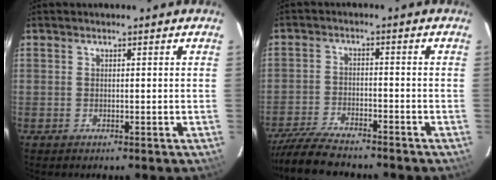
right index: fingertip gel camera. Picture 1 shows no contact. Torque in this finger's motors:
{"motor_torque": [0.27, -0.18, 0.30, 0.08]}